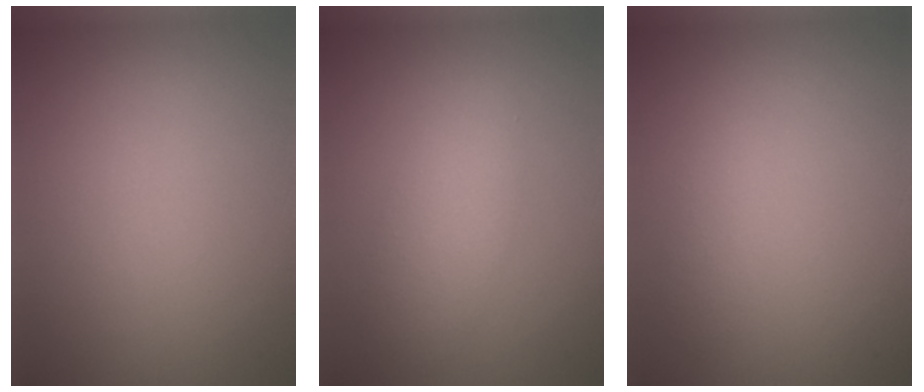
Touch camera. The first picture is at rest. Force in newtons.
{"total": 3.3, "press": 3.3, "slide": 0.2}
{"total": 1.2, "press": 1.2, "slide": 0.0}